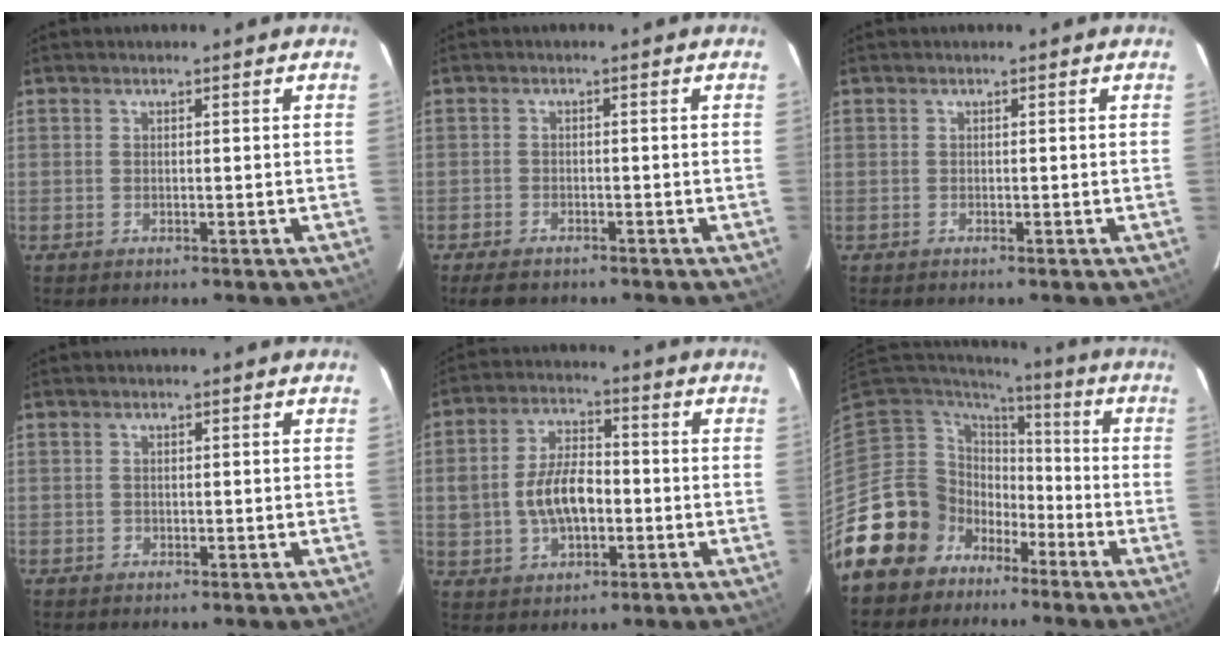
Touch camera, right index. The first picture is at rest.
{"total": 4.4, "force": [-3.5, 2.0, 1.8], "torque": [-0.051, -0.007, -0.059]}
{"total": 0.6, "force": [-0.3, 0.5, -0.1], "torque": [-0.001, 0.002, -0.005]}
{"total": 0.6, "force": [-0.3, 0.6, 0.0], "torque": [0.003, 0.001, -0.004]}
{"total": 10.5, "force": [-1.4, 6.2, 8.4], "torque": [-0.168, 0.013, -0.016]}
{"total": 13.7, "force": [-7.8, 11.1, 2.1], "torque": [-0.071, 0.035, -0.139]}